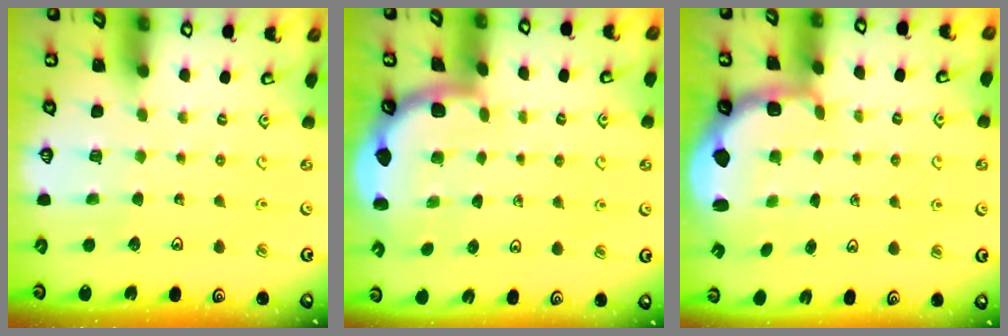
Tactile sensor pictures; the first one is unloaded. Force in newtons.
{"total": 1.9, "press": 1.9, "slide": 0.0}
{"total": 2.4, "press": 1.2, "slide": 2.1}